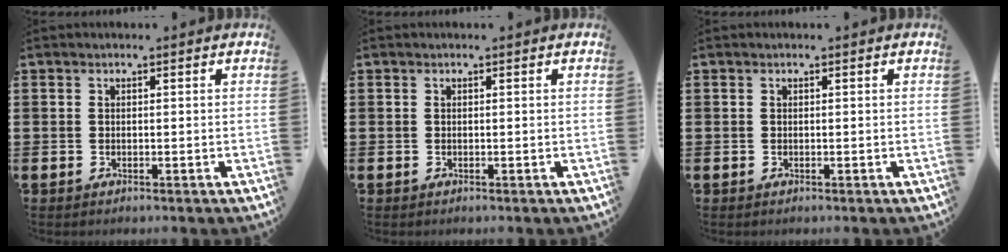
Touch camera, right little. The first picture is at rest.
{"total": 0.0}
{"total": 0.0}